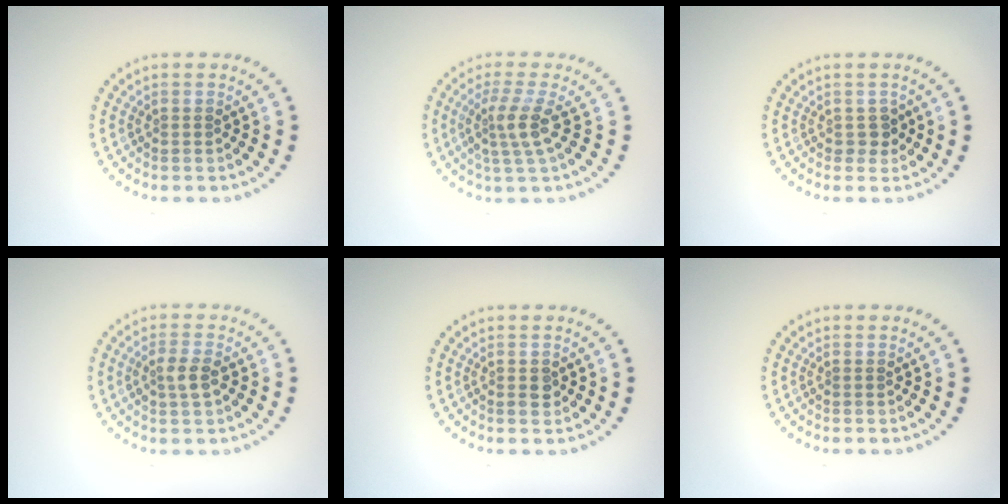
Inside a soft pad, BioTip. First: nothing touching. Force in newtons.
{"total": 2.8, "press": 2.1, "slide": 1.8}
{"total": 1.2, "press": 1.1, "slide": 0.5}
{"total": 2.1, "press": 2.1, "slide": 0.3}
{"total": 1.2, "press": 1.2, "slide": 0.3}
{"total": 0.0}